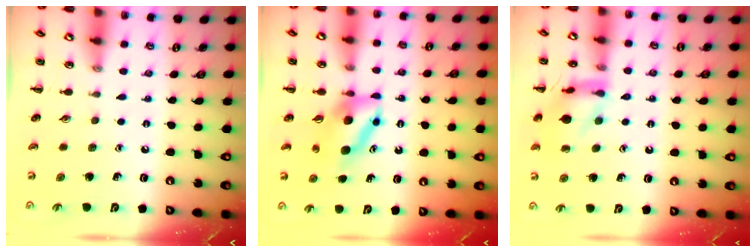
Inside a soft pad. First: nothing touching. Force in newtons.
{"total": 7.6, "press": 7.4, "slide": 1.6}
{"total": 12.6, "press": 12.6, "slide": 1.3}